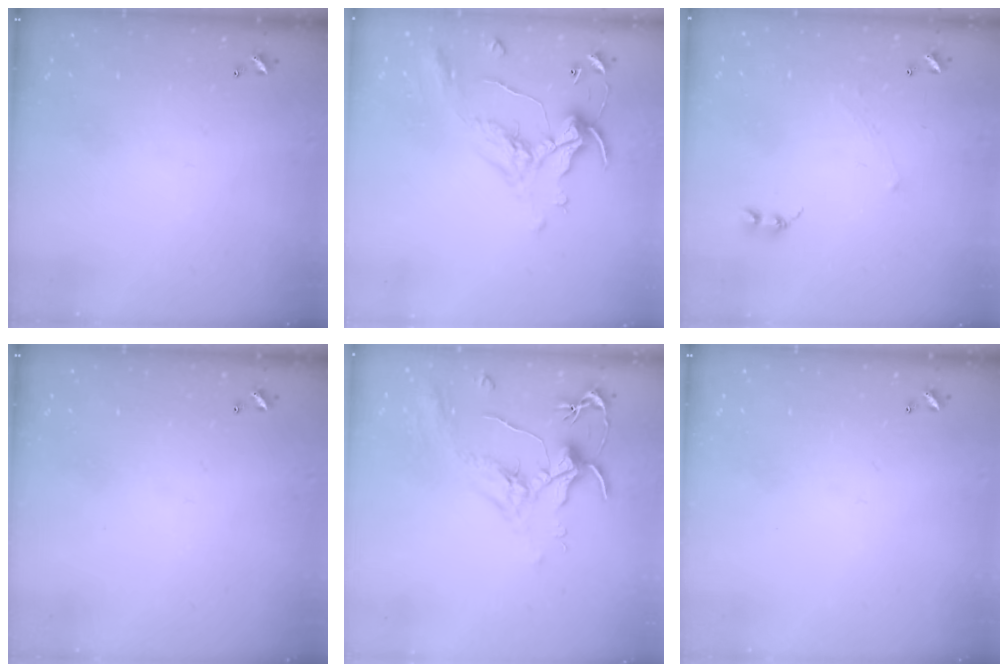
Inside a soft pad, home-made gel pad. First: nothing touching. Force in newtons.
{"total": 1.8, "press": 1.5, "slide": 1.1}
{"total": 0.6, "press": 0.3, "slide": 0.5}
{"total": 0.0}
{"total": 2.0, "press": 1.8, "slide": 0.8}
{"total": 0.0}